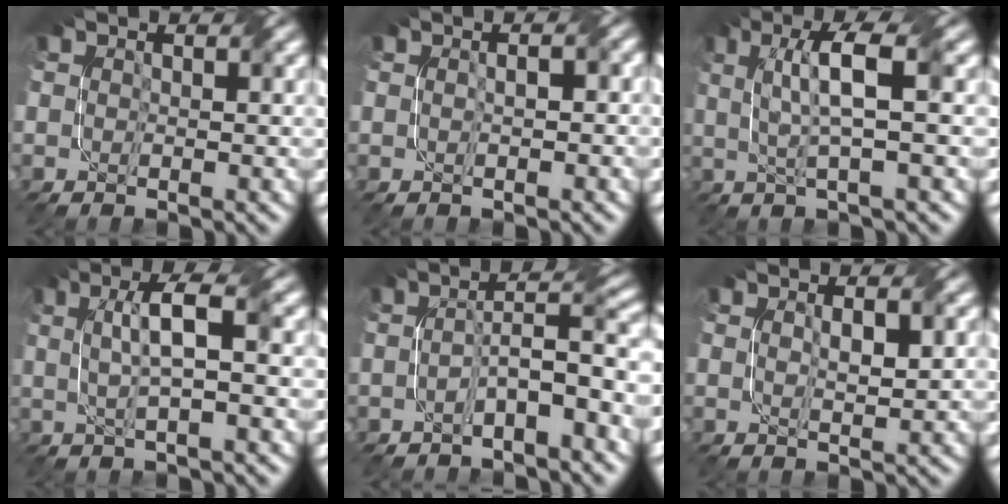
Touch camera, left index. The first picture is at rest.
{"total": 1.6, "force": [0.3, 0.6, 1.5], "torque": [-0.018, 0.003, 0.000]}
{"total": 5.1, "force": [1.1, 1.0, 4.9], "torque": [-0.097, 0.008, 0.025]}
{"total": 4.5, "force": [0.7, 1.0, 4.3], "torque": [-0.081, 0.010, 0.016]}
{"total": 4.7, "force": [-1.7, 0.9, 4.2], "torque": [-0.073, 0.021, -0.032]}
{"total": 1.8, "force": [0.5, 0.5, 1.7], "torque": [-0.034, 0.001, 0.012]}